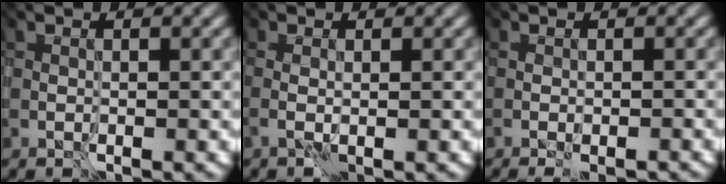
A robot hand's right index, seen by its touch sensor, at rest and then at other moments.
{"total": 0.7, "force": [-0.2, 0.1, 0.6], "torque": [-0.021, -0.001, -0.005]}
{"total": 2.0, "force": [-1.2, 0.9, 1.2], "torque": [-0.010, 0.000, -0.008]}